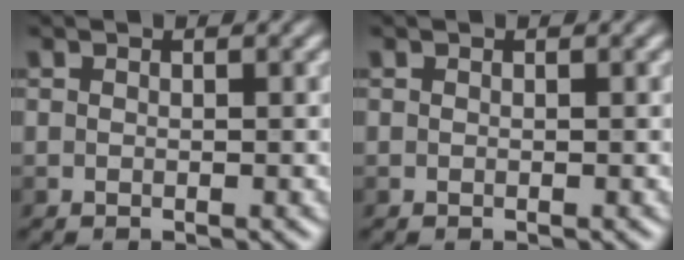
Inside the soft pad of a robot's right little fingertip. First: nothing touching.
{"total": 0.0}